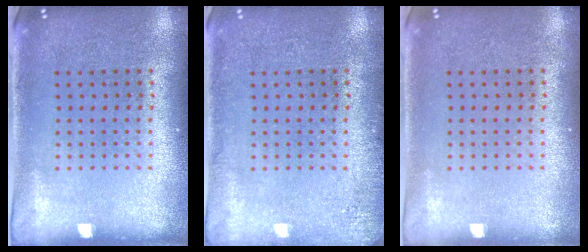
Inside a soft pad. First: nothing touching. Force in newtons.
{"total": 1.6, "press": 1.6, "slide": 0.3}
{"total": 0.0}